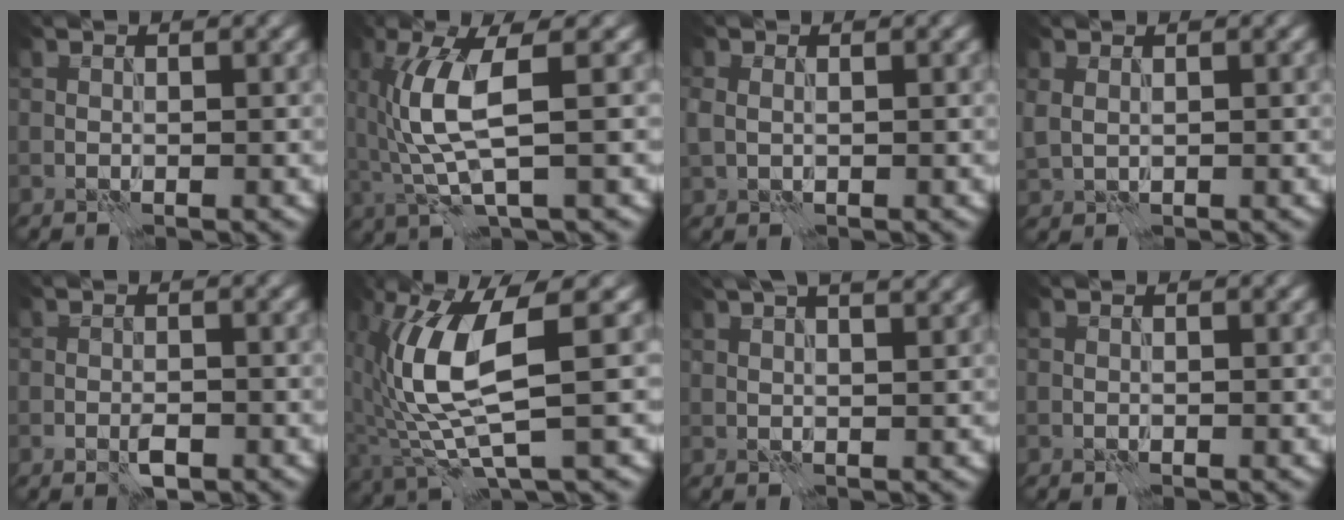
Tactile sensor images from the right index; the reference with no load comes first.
{"total": 5.8, "force": [0.4, 1.4, 5.6], "torque": [-0.132, -0.001, 0.013]}
{"total": 1.7, "force": [0.0, 1.4, 1.1], "torque": [-0.025, 0.001, 0.004]}
{"total": 1.2, "force": [0.5, 0.8, 0.8], "torque": [-0.022, 0.000, 0.016]}
{"total": 1.8, "force": [-0.9, 1.0, 1.3], "torque": [-0.026, -0.002, -0.015]}
{"total": 8.4, "force": [1.1, 2.4, 8.0], "torque": [-0.179, -0.003, 0.024]}
{"total": 8.5, "force": [5.8, 3.3, 5.2], "torque": [-0.046, 0.048, 0.051]}
{"total": 0.0}